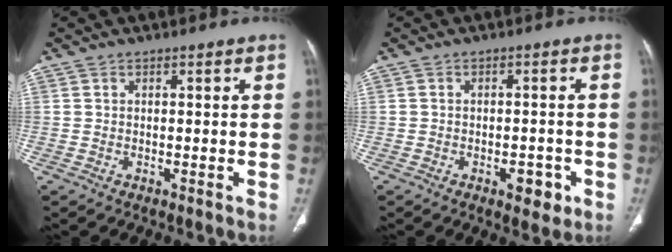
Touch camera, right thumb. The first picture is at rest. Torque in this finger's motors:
{"motor_torque": [0.49, 0.69, 0.24, -0.39, 0.09]}